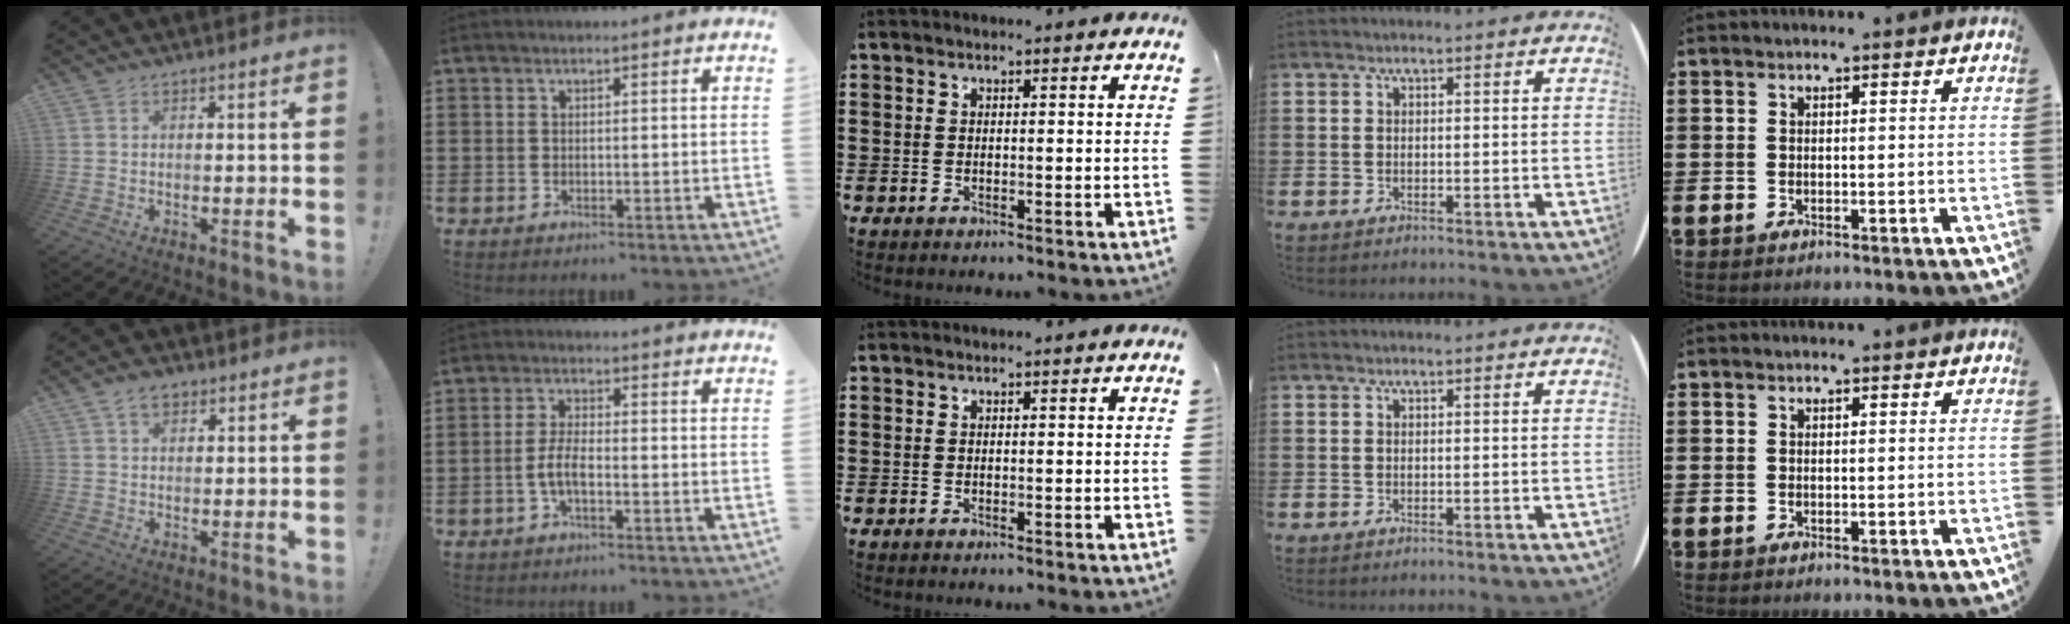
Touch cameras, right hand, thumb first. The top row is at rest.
{"thumb": {"total": 4.9, "force": [2.6, 3.1, 2.7], "torque": [-0.049, -0.001, 0.049]}, "index": {"total": 3.7, "force": [-1.4, 1.0, 3.3], "torque": [-0.085, -0.005, -0.035]}}